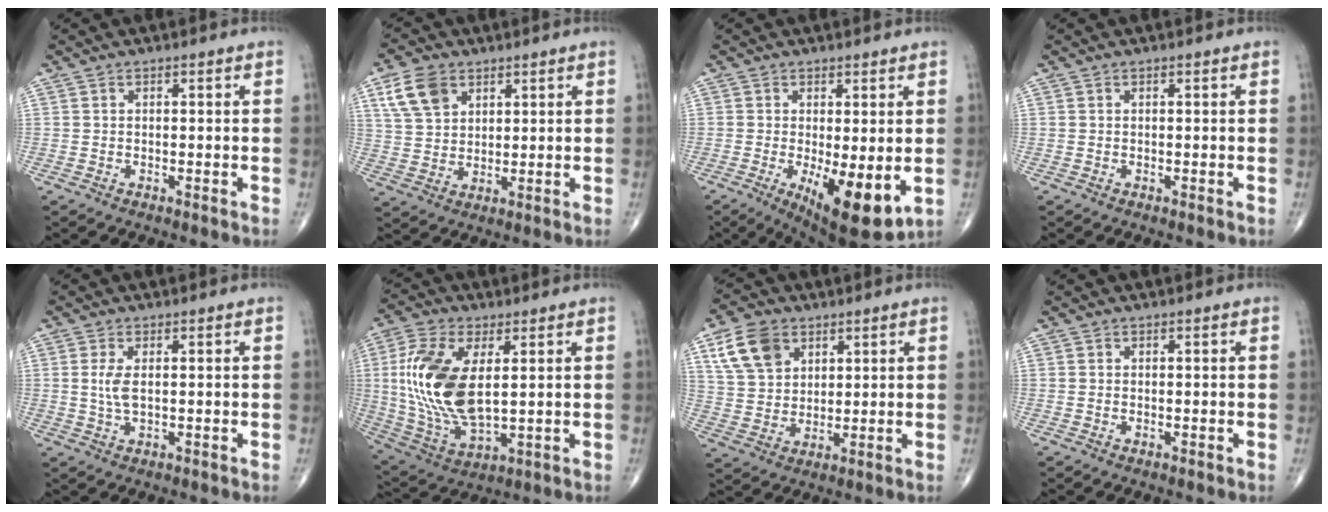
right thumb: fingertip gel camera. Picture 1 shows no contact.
{"total": 8.3, "force": [4.1, 5.6, 4.6], "torque": [-0.074, -0.009, 0.083]}
{"total": 11.4, "force": [-2.4, 3.9, 10.4], "torque": [-0.154, -0.028, -0.024]}
{"total": 0.0}
{"total": 3.5, "force": [0.5, 1.4, 3.2], "torque": [-0.077, -0.004, 0.013]}
{"total": 18.1, "force": [2.6, 8.8, 15.6], "torque": [-0.333, -0.015, 0.057]}
{"total": 10.4, "force": [5.0, 7.2, 5.5], "torque": [-0.085, -0.013, 0.101]}
{"total": 0.0}